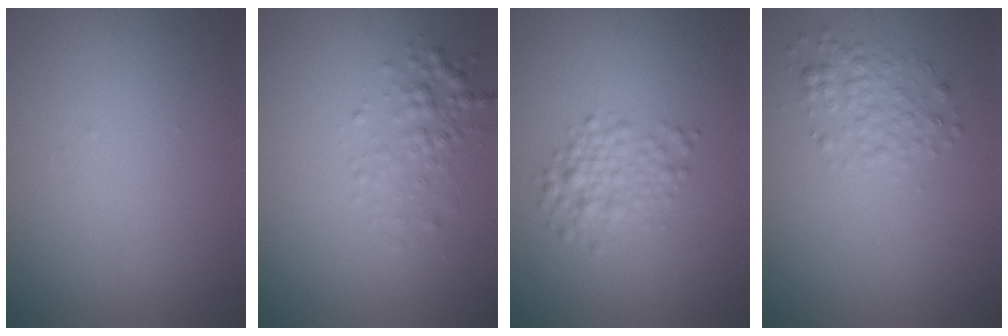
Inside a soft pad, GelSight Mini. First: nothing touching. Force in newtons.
{"total": 2.3, "press": 2.3, "slide": 0.1}
{"total": 2.6, "press": 2.5, "slide": 0.0}
{"total": 2.0, "press": 2.0, "slide": 0.1}